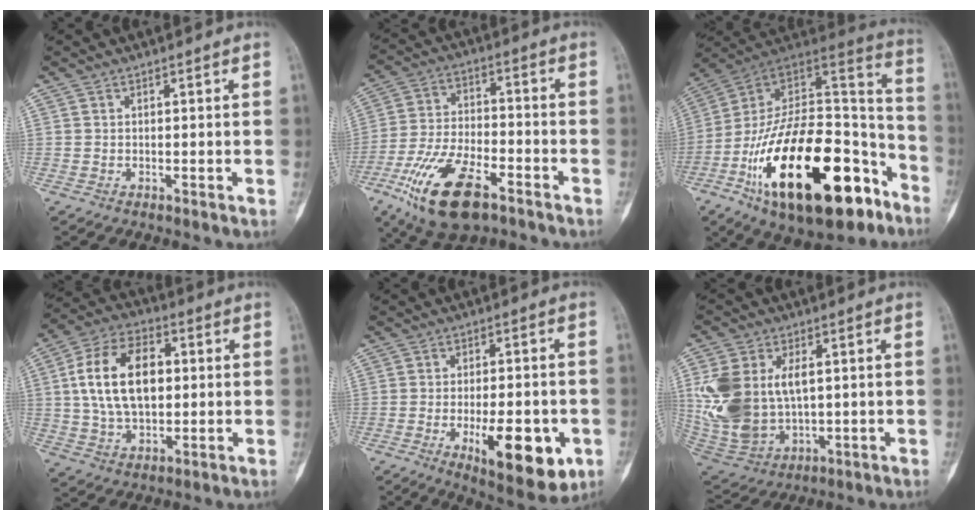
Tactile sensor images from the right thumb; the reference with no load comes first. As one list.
[{"total": 16.9, "force": [-9.1, 7.4, 12.2], "torque": [-0.231, 0.031, -0.159]}, {"total": 35.7, "force": [-16.6, 16.7, 26.9], "torque": [-0.419, 0.072, -0.260]}, {"total": 16.2, "force": [2.1, 10.0, 12.6], "torque": [-0.206, 0.010, 0.036]}, {"total": 15.0, "force": [-4.9, 5.9, 12.9], "torque": [-0.165, -0.002, -0.058]}, {"total": 17.2, "force": [2.5, 11.1, 12.9], "torque": [-0.268, -0.011, 0.067]}]